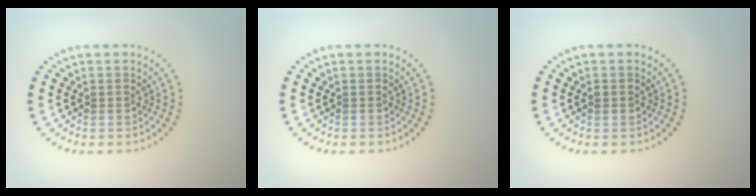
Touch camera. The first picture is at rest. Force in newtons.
{"total": 0.0}
{"total": 0.9, "press": 0.9, "slide": 0.1}